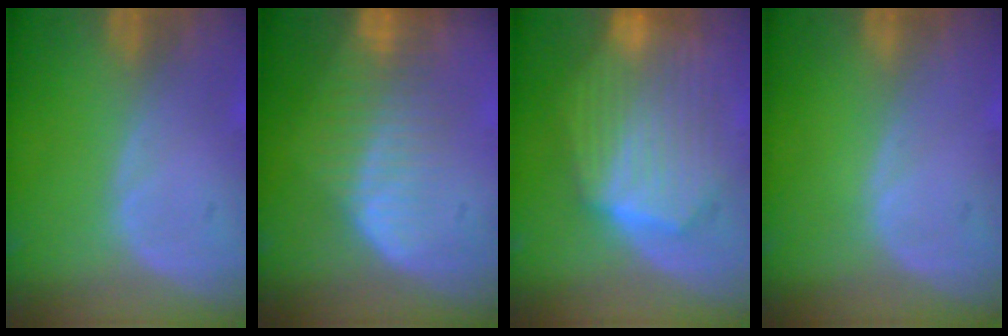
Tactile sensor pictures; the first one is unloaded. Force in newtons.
{"total": 8.5, "press": 7.2, "slide": 4.6}
{"total": 10.9, "press": 10.9, "slide": 0.8}
{"total": 0.0}